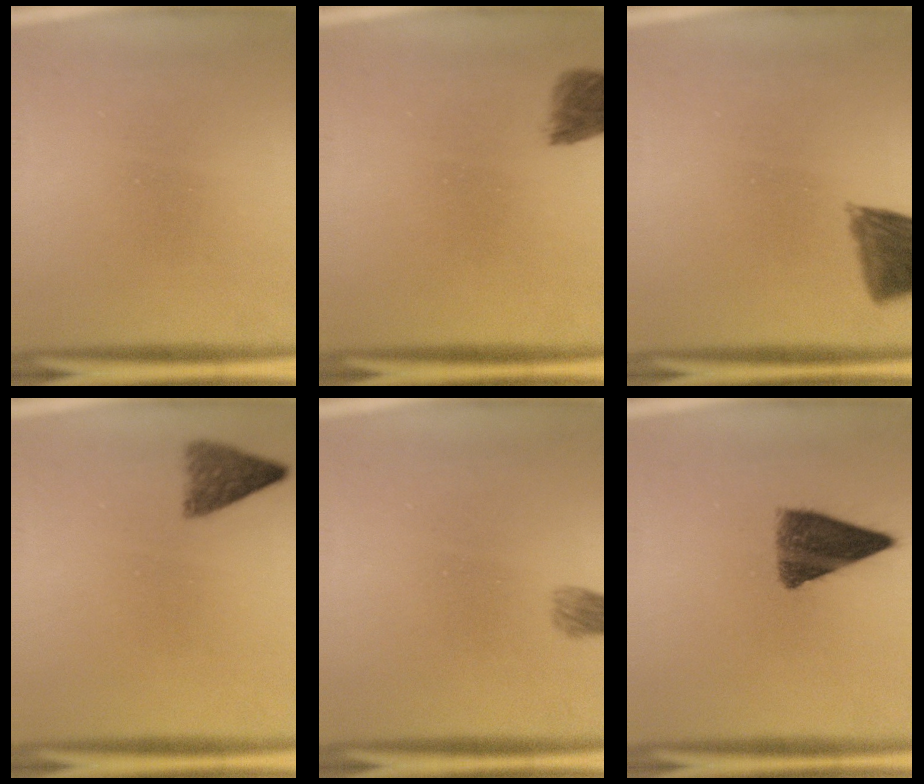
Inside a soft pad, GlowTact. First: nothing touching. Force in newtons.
{"total": 4.1}
{"total": 7.7}
{"total": 3.5}
{"total": 2.3}
{"total": 8.4}